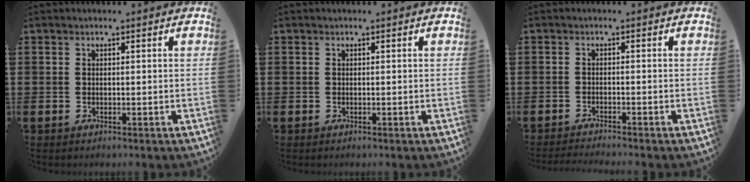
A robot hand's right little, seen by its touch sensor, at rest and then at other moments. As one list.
[{"total": 0.0}, {"total": 1.1, "force": [-1.0, -0.2, 0.2], "torque": [-0.003, 0.000, -0.020]}]